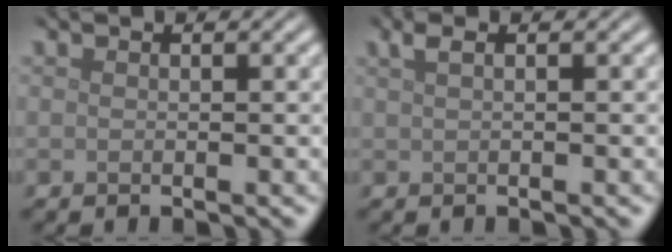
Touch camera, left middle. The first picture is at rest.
{"total": 1.6, "force": [0.7, 0.5, 1.3], "torque": [-0.022, 0.008, 0.011]}